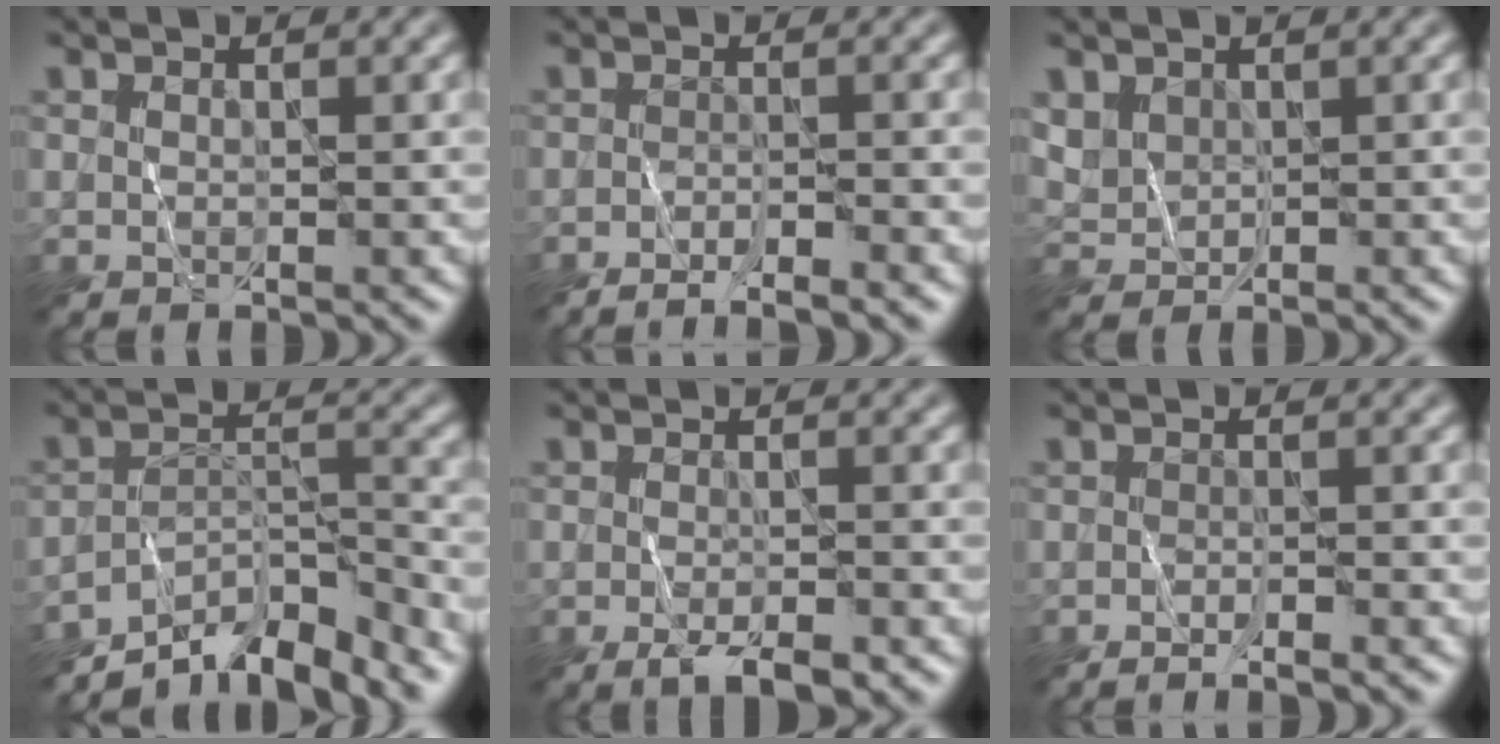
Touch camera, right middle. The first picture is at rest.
{"total": 2.8, "force": [-2.3, 0.0, 1.6], "torque": [-0.029, 0.002, -0.045]}
{"total": 1.7, "force": [1.0, 1.3, 0.6], "torque": [-0.020, 0.000, 0.023]}
{"total": 7.3, "force": [-6.3, 1.6, 3.3], "torque": [-0.042, -0.001, -0.113]}
{"total": 3.2, "force": [-2.0, 0.6, 2.5], "torque": [-0.044, -0.007, -0.029]}
{"total": 1.6, "force": [-1.3, -0.2, 1.0], "torque": [-0.018, -0.001, -0.025]}